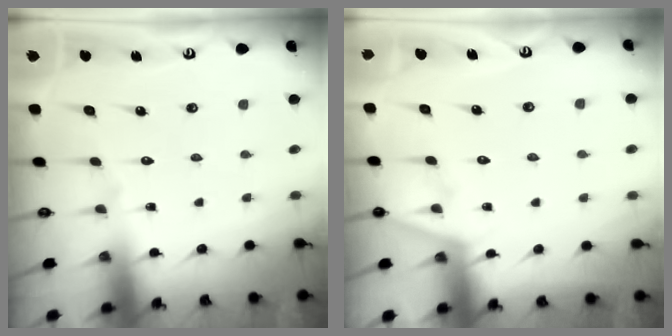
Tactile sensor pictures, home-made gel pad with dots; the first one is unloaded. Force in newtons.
{"total": 5.7, "press": 5.7, "slide": 0.7}